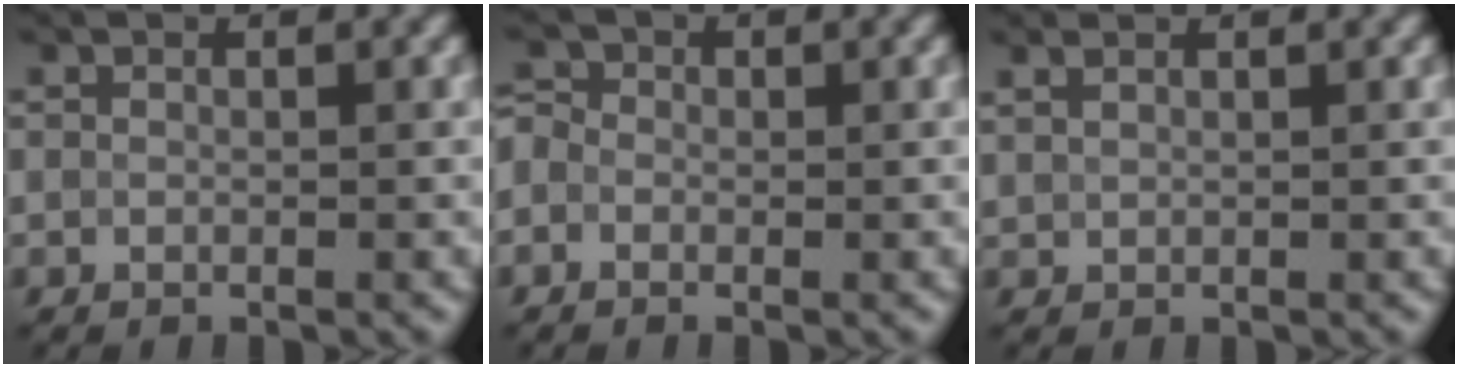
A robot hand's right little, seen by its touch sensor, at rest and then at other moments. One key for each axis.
{"total": 1.9, "fx": 0.0, "fy": 1.7, "fz": 0.9, "tx": -0.008, "ty": 0.009, "tz": -0.020}
{"total": 1.6, "fx": 1.3, "fy": 0.5, "fz": 0.8, "tx": -0.019, "ty": 0.004, "tz": 0.025}